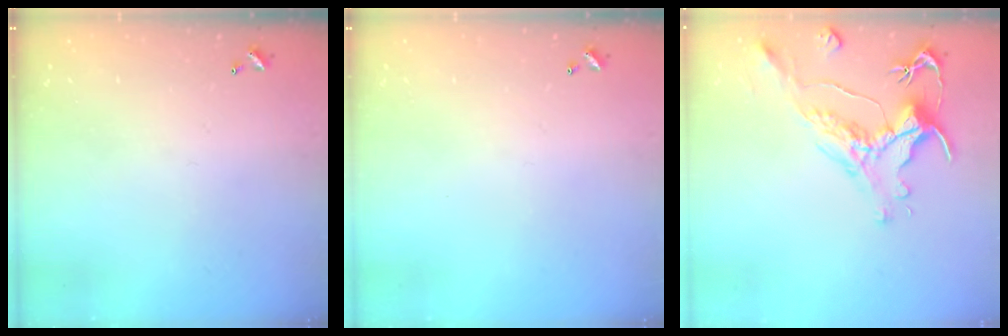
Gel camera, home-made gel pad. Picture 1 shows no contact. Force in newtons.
{"total": 0.0}
{"total": 1.6, "press": 0.9, "slide": 1.3}